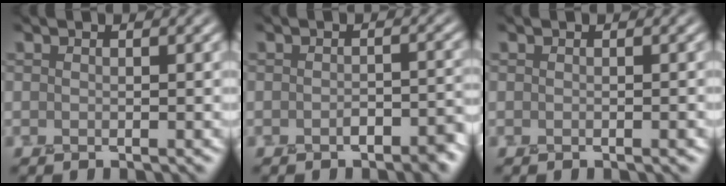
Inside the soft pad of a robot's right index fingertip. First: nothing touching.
{"total": 2.5, "force": [-1.6, 1.0, 1.7], "torque": [-0.024, 0.004, -0.026]}
{"total": 0.7, "force": [-0.2, 0.2, 0.6], "torque": [-0.006, 0.001, -0.004]}